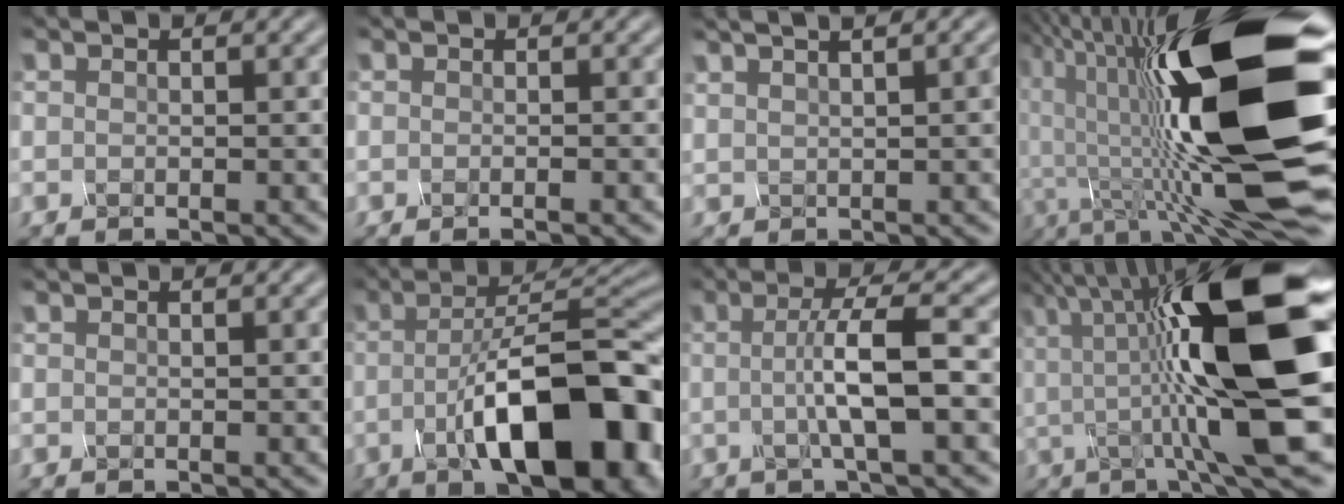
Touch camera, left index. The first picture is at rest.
{"total": 1.8, "force": [-0.5, 0.8, 1.5], "torque": [-0.005, -0.001, -0.012]}
{"total": 5.5, "force": [2.7, 1.8, 4.4], "torque": [-0.018, 0.053, 0.018]}
{"total": 17.2, "force": [-0.7, 4.7, 16.5], "torque": [-0.308, 0.014, -0.008]}
{"total": 0.0}
{"total": 13.3, "force": [-6.2, 5.0, 10.7], "torque": [-0.150, 0.012, -0.086]}
{"total": 4.2, "force": [-0.7, -0.4, 4.1], "torque": [-0.089, 0.011, -0.006]}
{"total": 13.6, "force": [1.5, 2.4, 13.3], "torque": [-0.209, 0.016, 0.029]}